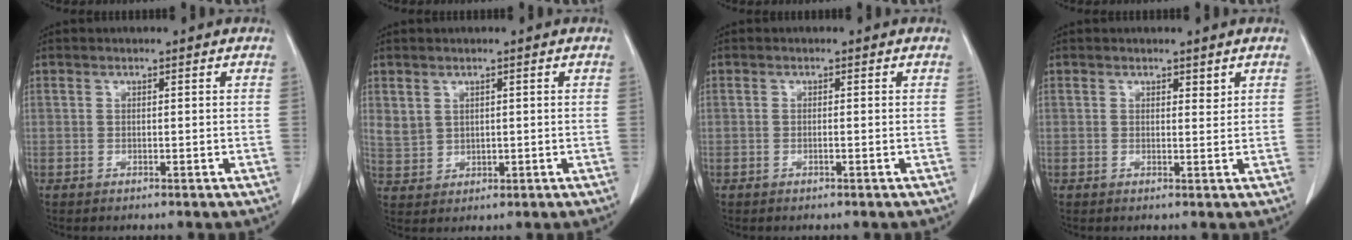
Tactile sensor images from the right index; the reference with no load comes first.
{"total": 3.8, "force": [1.4, 3.2, 1.6], "torque": [-0.034, 0.006, 0.040]}
{"total": 0.6, "force": [-0.2, 0.0, 0.5], "torque": [-0.012, 0.000, -0.003]}
{"total": 1.0, "force": [0.8, 0.5, 0.5], "torque": [-0.006, -0.006, 0.009]}